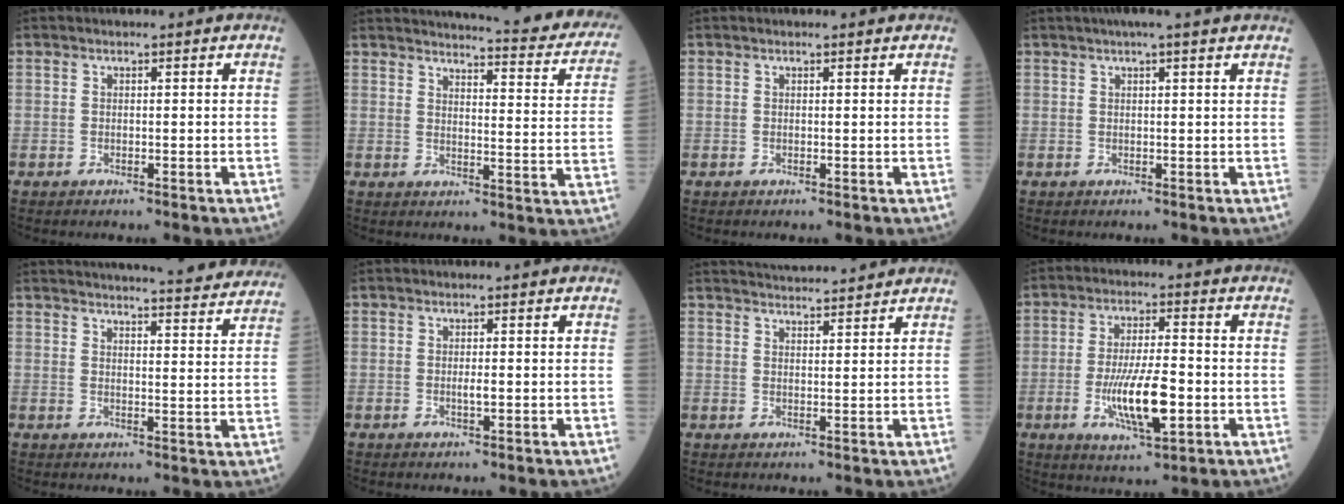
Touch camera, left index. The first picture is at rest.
{"total": 22.5, "force": [20.5, 2.5, 8.8], "torque": [-0.102, -0.073, 0.223]}
{"total": 0.5, "force": [0.5, 0.1, 0.1], "torque": [-0.006, 0.000, 0.005]}
{"total": 4.7, "force": [3.7, -0.3, 2.9], "torque": [-0.041, 0.025, 0.049]}
{"total": 22.7, "force": [21.5, 1.7, 7.2], "torque": [-0.099, -0.029, 0.257]}
{"total": 1.1, "force": [-0.1, 0.2, 1.0], "torque": [-0.021, -0.002, 0.000]}
{"total": 8.9, "force": [8.6, 0.3, 2.2], "torque": [-0.039, 0.021, 0.123]}
{"total": 10.2, "force": [-2.6, 2.2, 9.6], "torque": [-0.185, -0.011, -0.043]}